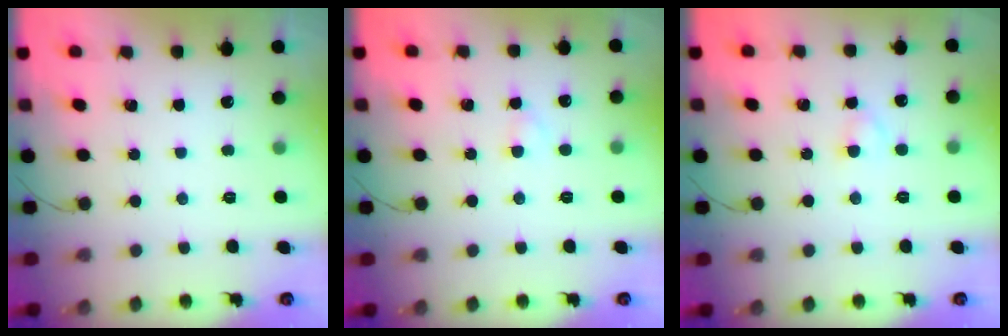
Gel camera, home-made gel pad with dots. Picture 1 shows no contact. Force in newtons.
{"total": 1.8, "press": 1.6, "slide": 0.8}
{"total": 2.4, "press": 2.1, "slide": 1.1}